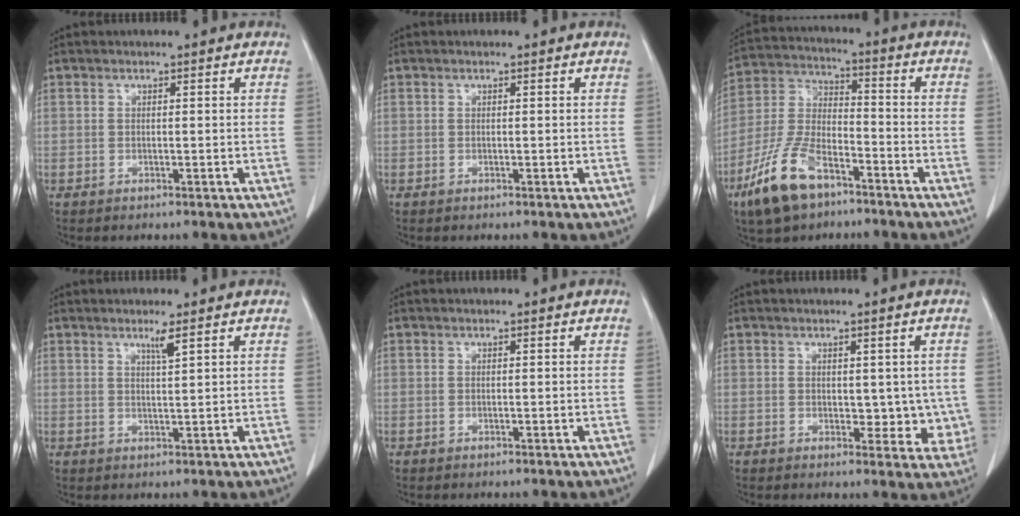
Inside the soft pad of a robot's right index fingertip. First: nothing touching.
{"total": 0.0}
{"total": 13.8, "force": [-8.3, 5.9, 9.3], "torque": [-0.209, -0.004, -0.159]}
{"total": 2.4, "force": [1.5, 0.0, 1.9], "torque": [-0.038, -0.003, 0.030]}
{"total": 0.0}
{"total": 6.5, "force": [0.2, 4.4, 4.8], "torque": [-0.045, 0.006, 0.012]}